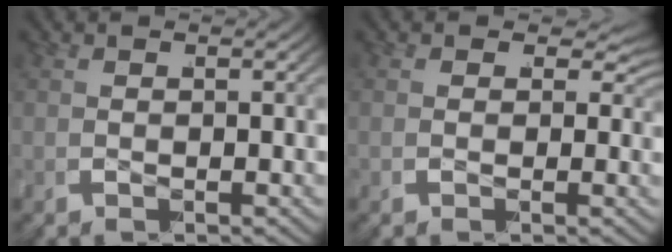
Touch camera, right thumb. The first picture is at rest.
{"total": 2.8, "force": [0.4, 1.8, 2.1], "torque": [-0.029, -0.008, 0.008]}